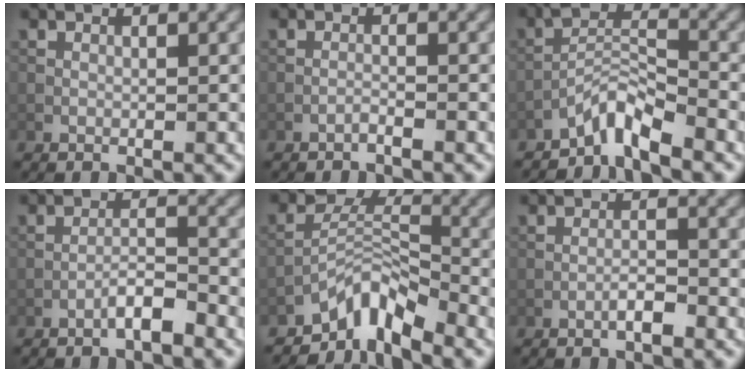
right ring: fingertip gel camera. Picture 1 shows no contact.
{"total": 0.8, "force": [-0.7, 0.0, 0.3], "torque": [-0.006, 0.005, -0.017]}
{"total": 3.6, "force": [-3.1, 0.5, 1.8], "torque": [-0.030, 0.012, -0.066]}
{"total": 2.4, "force": [-1.7, 0.3, 1.7], "torque": [-0.027, 0.012, -0.033]}
{"total": 4.7, "force": [-3.8, 1.9, 2.1], "torque": [-0.018, 0.007, -0.080]}
{"total": 1.5, "force": [-1.0, 0.2, 1.2], "torque": [-0.020, 0.005, -0.020]}